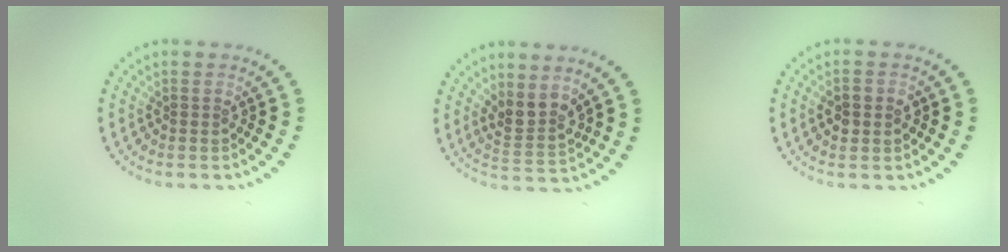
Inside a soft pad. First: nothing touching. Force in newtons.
{"total": 2.7, "press": 2.4, "slide": 1.3}
{"total": 2.7, "press": 2.7, "slide": 0.2}